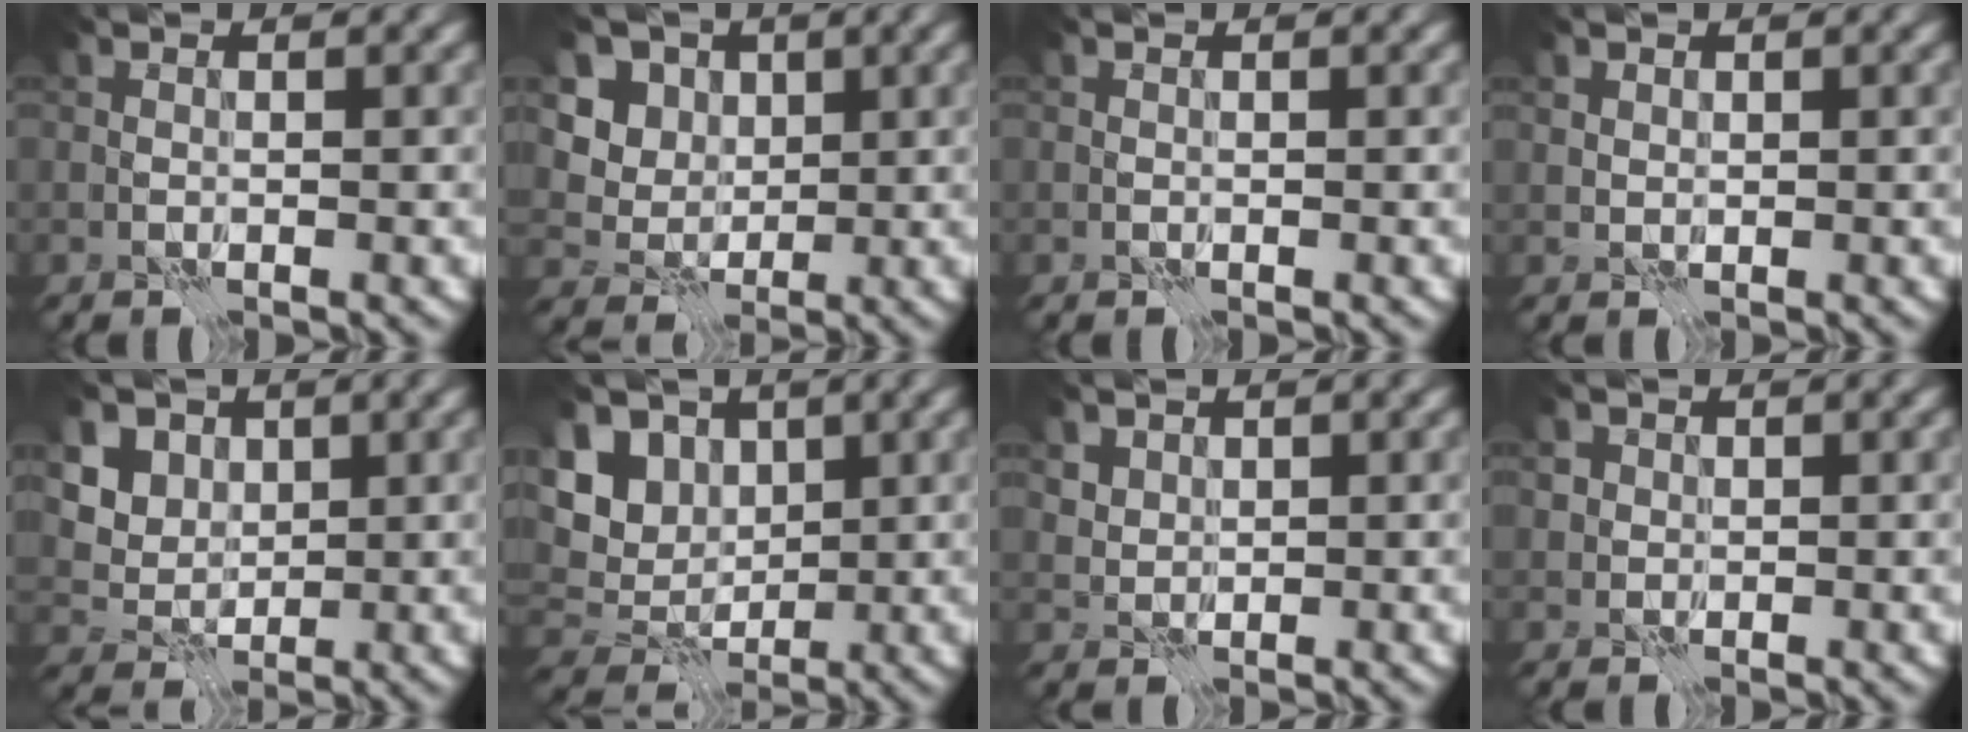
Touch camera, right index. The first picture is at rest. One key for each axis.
{"total": 6.2, "fx": 2.3, "fy": 5.2, "fz": 2.6, "tx": -0.062, "ty": 0.001, "tz": 0.029}
{"total": 0.0}
{"total": 0.6, "fx": 0.4, "fy": 0.5, "fz": 0.0, "tx": -0.006, "ty": -0.001, "tz": 0.009}
{"total": 5.9, "fx": 2.6, "fy": 4.6, "fz": 2.6, "tx": -0.060, "ty": 0.000, "tz": 0.035}
{"total": 6.6, "fx": 2.1, "fy": 4.8, "fz": 4.1, "tx": -0.087, "ty": 0.018, "tz": 0.023}
{"total": 2.1, "fx": 1.3, "fy": 1.5, "fz": 0.7, "tx": -0.037, "ty": -0.004, "tz": 0.043}
{"total": 1.4, "fx": 0.2, "fy": 1.4, "fz": 0.1, "tx": -0.009, "ty": 0.001, "tz": 0.007}